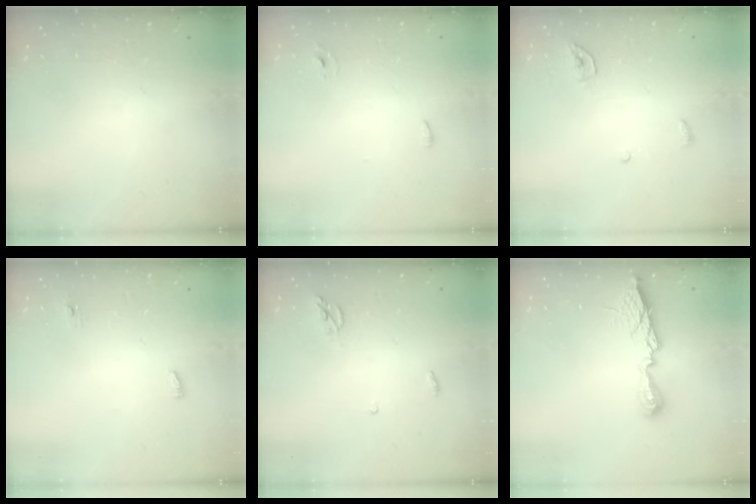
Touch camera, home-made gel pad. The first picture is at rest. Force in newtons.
{"total": 3.1, "press": 2.8, "slide": 1.2}
{"total": 3.7, "press": 3.7, "slide": 0.3}
{"total": 3.5, "press": 3.4, "slide": 0.9}
{"total": 4.3, "press": 4.3, "slide": 0.3}
{"total": 10.6, "press": 10.6, "slide": 0.6}